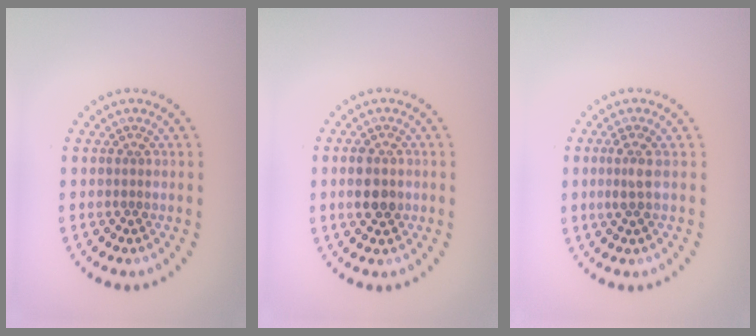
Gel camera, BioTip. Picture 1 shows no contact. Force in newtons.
{"total": 2.7, "press": 2.7, "slide": 0.2}
{"total": 1.6, "press": 1.3, "slide": 1.0}